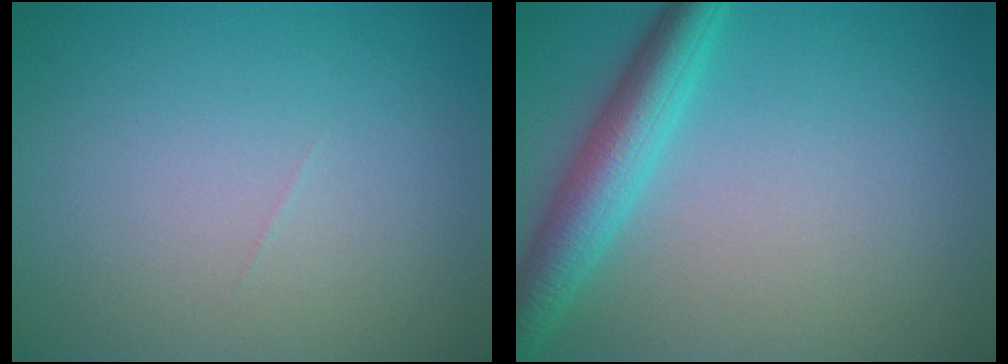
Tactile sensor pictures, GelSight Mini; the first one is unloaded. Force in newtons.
{"total": 4.8, "press": 4.8, "slide": 0.2}